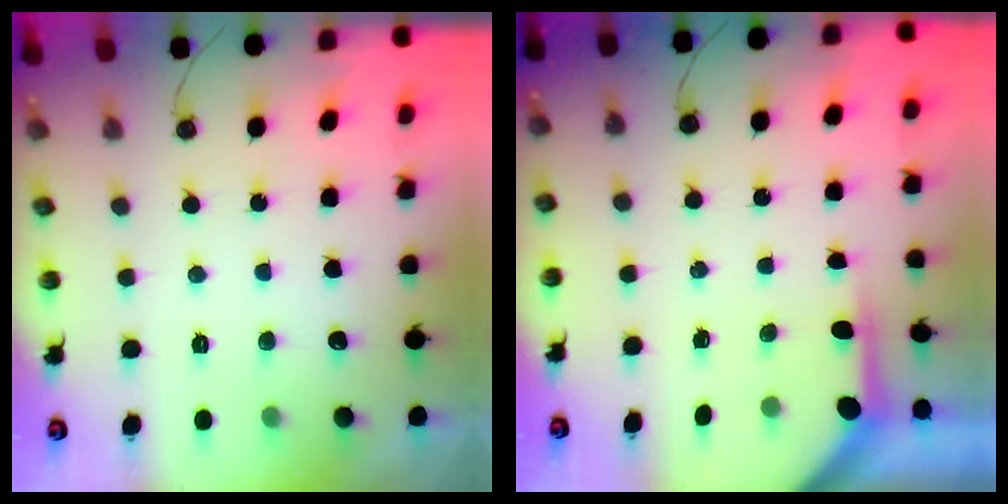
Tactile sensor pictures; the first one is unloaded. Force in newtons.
{"total": 4.0, "press": 4.0, "slide": 0.3}